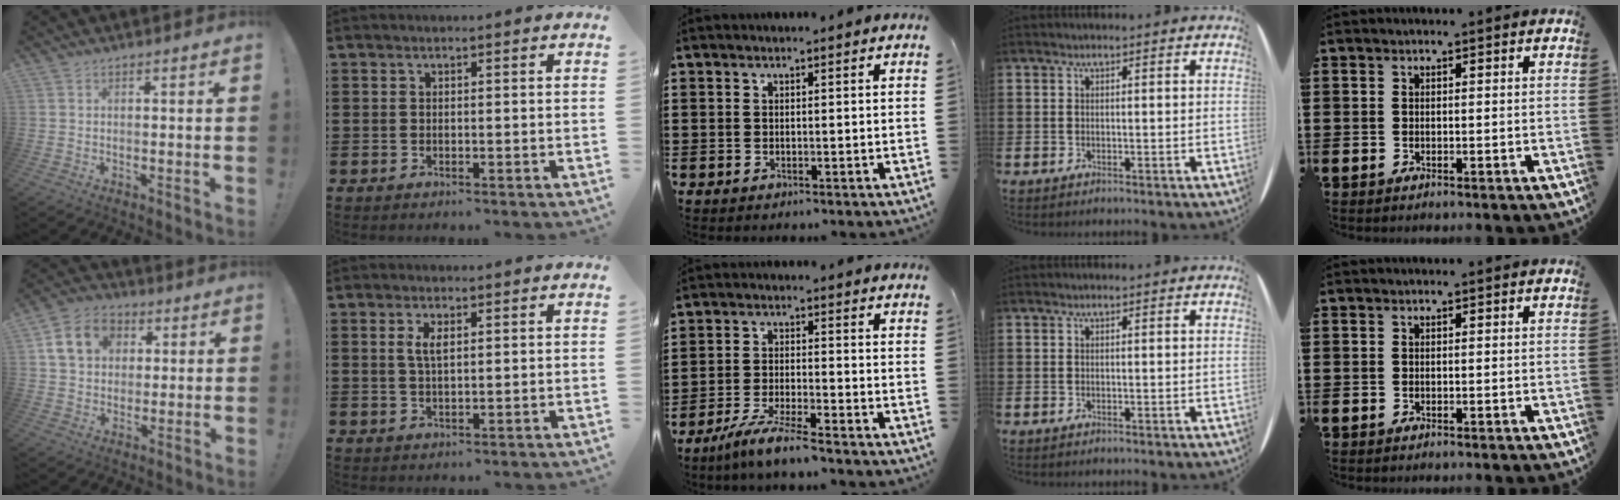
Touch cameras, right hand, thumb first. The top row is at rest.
{"thumb": {"total": 12.4, "force": [3.7, 10.1, 6.3], "torque": [-0.093, 0.002, 0.077]}, "index": {"total": 2.9, "force": [0.9, 1.0, 2.6], "torque": [-0.055, 0.006, 0.014]}, "middle": {"total": 5.6, "force": [-4.8, -0.3, 2.8], "torque": [-0.066, -0.017, -0.091]}}